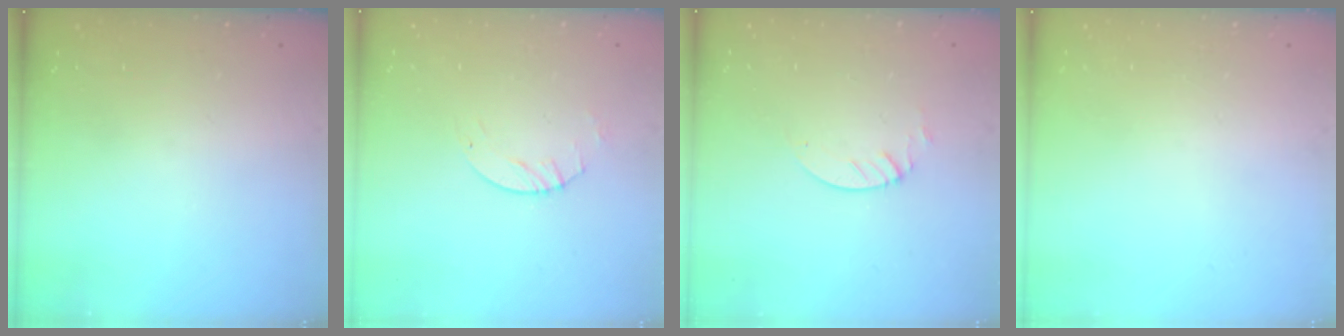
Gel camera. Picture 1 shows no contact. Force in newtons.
{"total": 2.6, "press": 2.6, "slide": 0.3}
{"total": 2.1, "press": 2.1, "slide": 0.2}
{"total": 0.0}